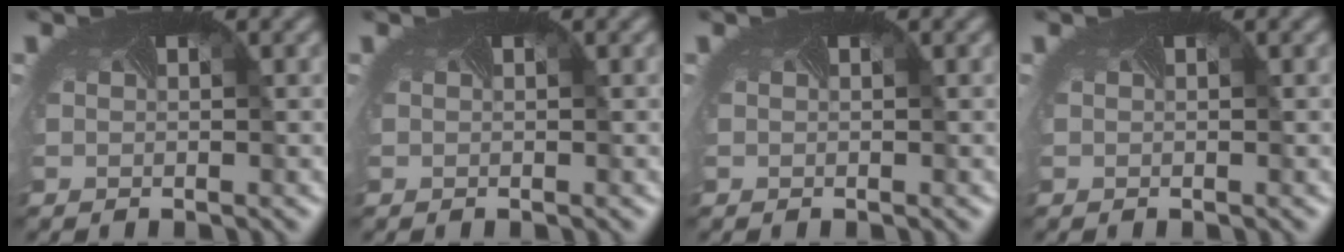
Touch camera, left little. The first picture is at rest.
{"total": 0.0}
{"total": 0.0}
{"total": 0.0}